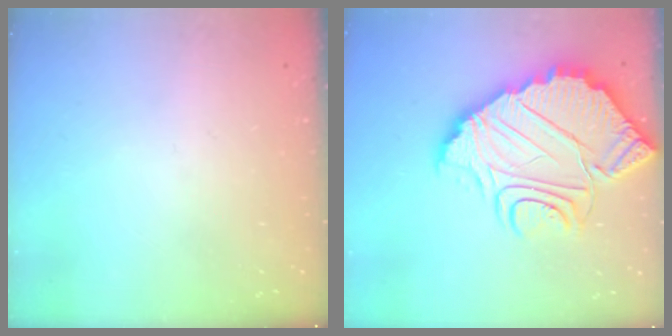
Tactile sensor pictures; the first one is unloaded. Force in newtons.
{"total": 18.3, "press": 18.3, "slide": 1.8}